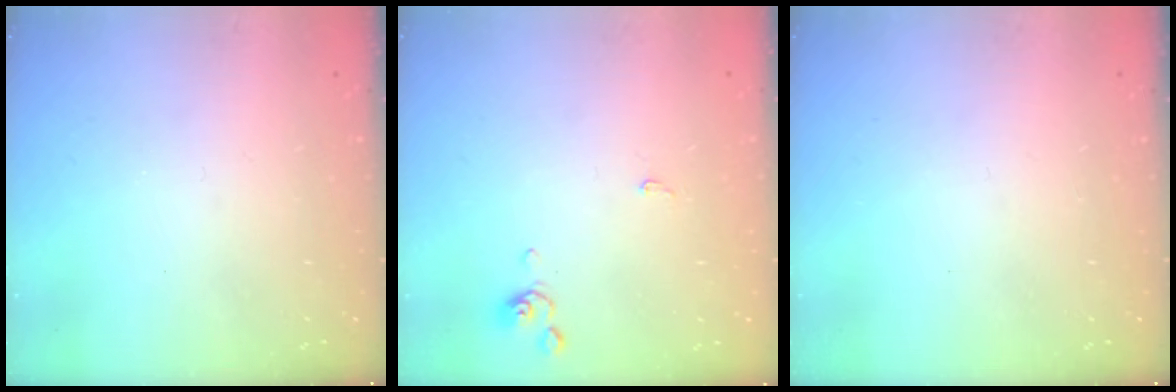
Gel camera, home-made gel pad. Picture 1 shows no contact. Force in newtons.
{"total": 0.7, "press": 0.6, "slide": 0.3}
{"total": 0.0}